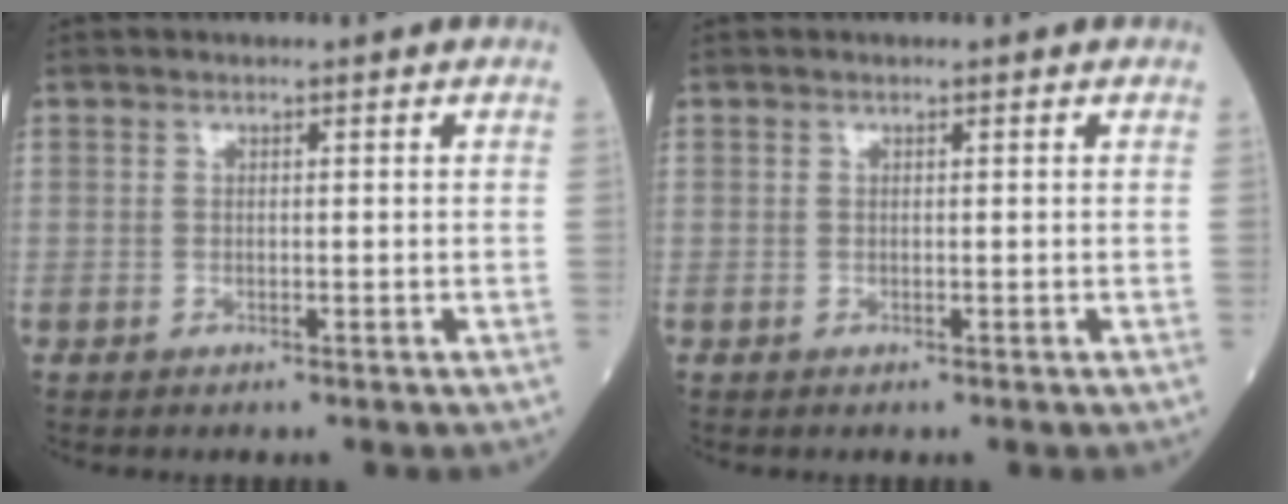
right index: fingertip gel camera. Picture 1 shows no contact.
{"total": 0.0}